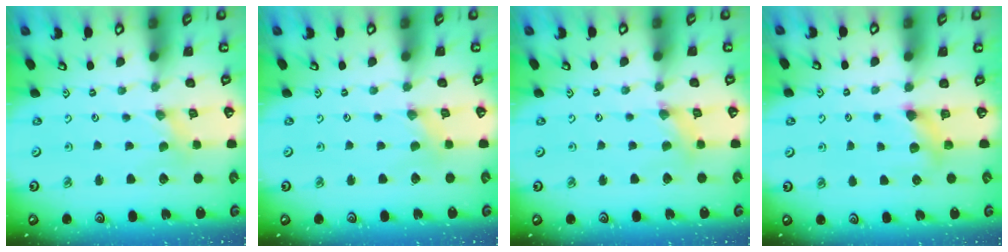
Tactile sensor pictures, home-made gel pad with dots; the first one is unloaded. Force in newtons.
{"total": 0.8, "press": 0.8, "slide": 0.2}
{"total": 2.0, "press": 2.0, "slide": 0.4}
{"total": 5.6, "press": 5.6, "slide": 0.4}